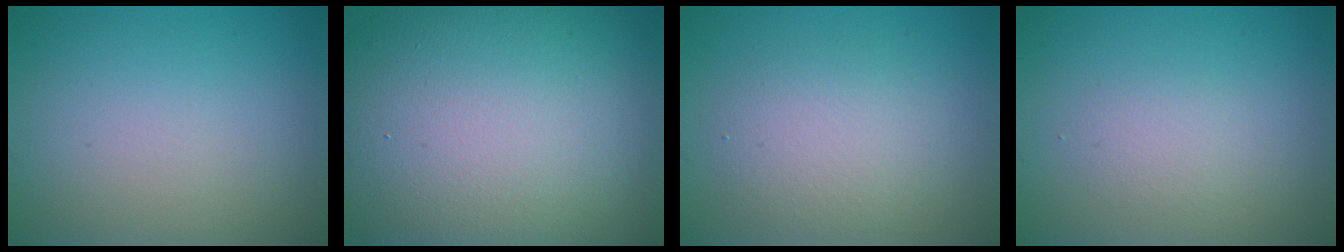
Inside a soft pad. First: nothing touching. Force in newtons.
{"total": 19.2, "press": 19.2, "slide": 0.7}
{"total": 3.6, "press": 3.6, "slide": 0.3}
{"total": 1.3, "press": 1.3, "slide": 0.1}